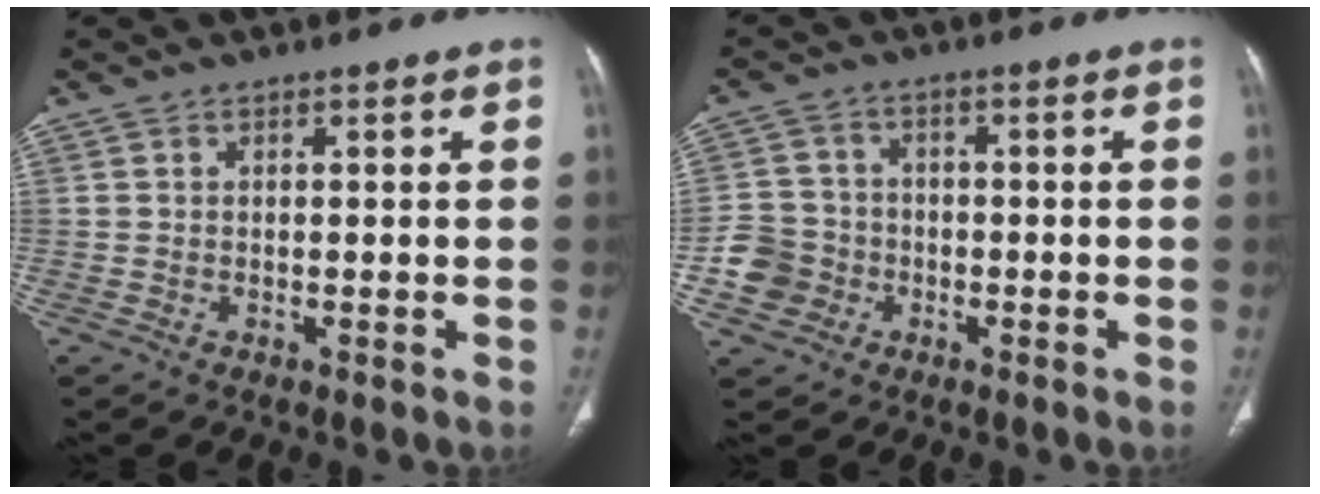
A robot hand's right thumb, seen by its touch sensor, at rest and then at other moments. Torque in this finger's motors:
{"motor_torque": [0.22, 0.06, 0.73, -0.66, -0.01]}